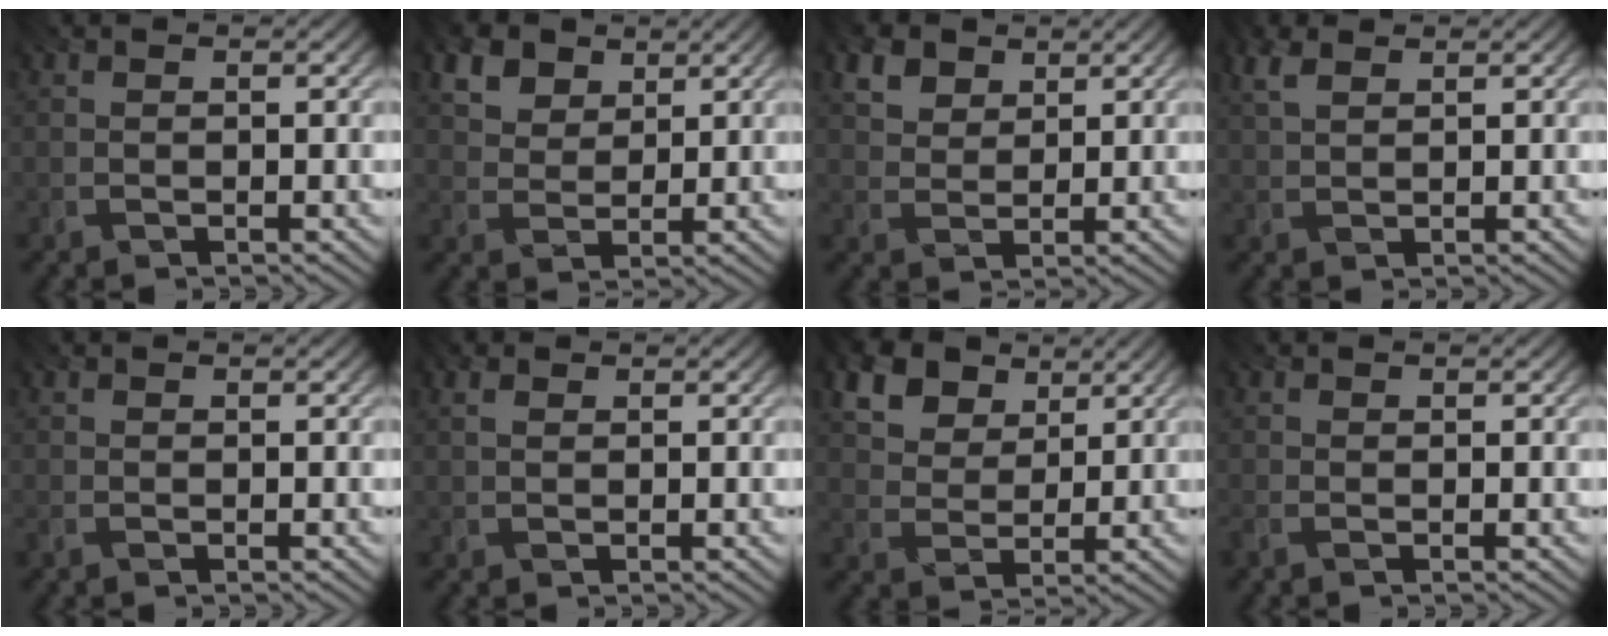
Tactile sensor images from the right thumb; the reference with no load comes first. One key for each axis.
{"total": 6.1, "fx": 3.6, "fy": 3.8, "fz": 3.0, "tx": -0.085, "ty": -0.014, "tz": 0.074}
{"total": 4.8, "fx": 2.9, "fy": 3.0, "fz": 2.3, "tx": -0.061, "ty": -0.013, "tz": 0.063}
{"total": 3.5, "fx": 2.0, "fy": 1.5, "fz": 2.4, "tx": -0.063, "ty": 0.008, "tz": 0.040}
{"total": 0.7, "fx": 0.2, "fy": 0.4, "fz": 0.5, "tx": -0.011, "ty": 0.003, "tz": 0.002}
{"total": 1.4, "fx": 0.8, "fy": 0.8, "fz": 0.9, "tx": -0.022, "ty": 0.000, "tz": 0.012}
{"total": 10.4, "fx": 6.0, "fy": 6.6, "fz": 5.3, "tx": -0.159, "ty": 0.000, "tz": 0.109}
{"total": 1.0, "fx": 0.1, "fy": 0.5, "fz": 0.9, "tx": -0.020, "ty": 0.006, "tz": -0.003}